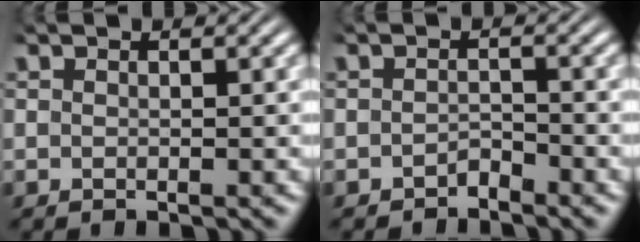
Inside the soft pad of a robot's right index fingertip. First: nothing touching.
{"total": 1.5, "force": [-1.4, 0.4, 0.1], "torque": [0.002, -0.005, -0.023]}